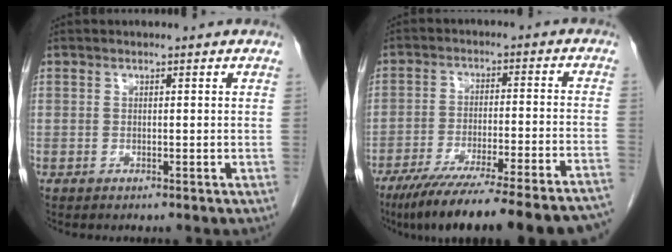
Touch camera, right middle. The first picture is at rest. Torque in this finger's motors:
{"motor_torque": [1.07, -1.07, 0.32, 0.09]}